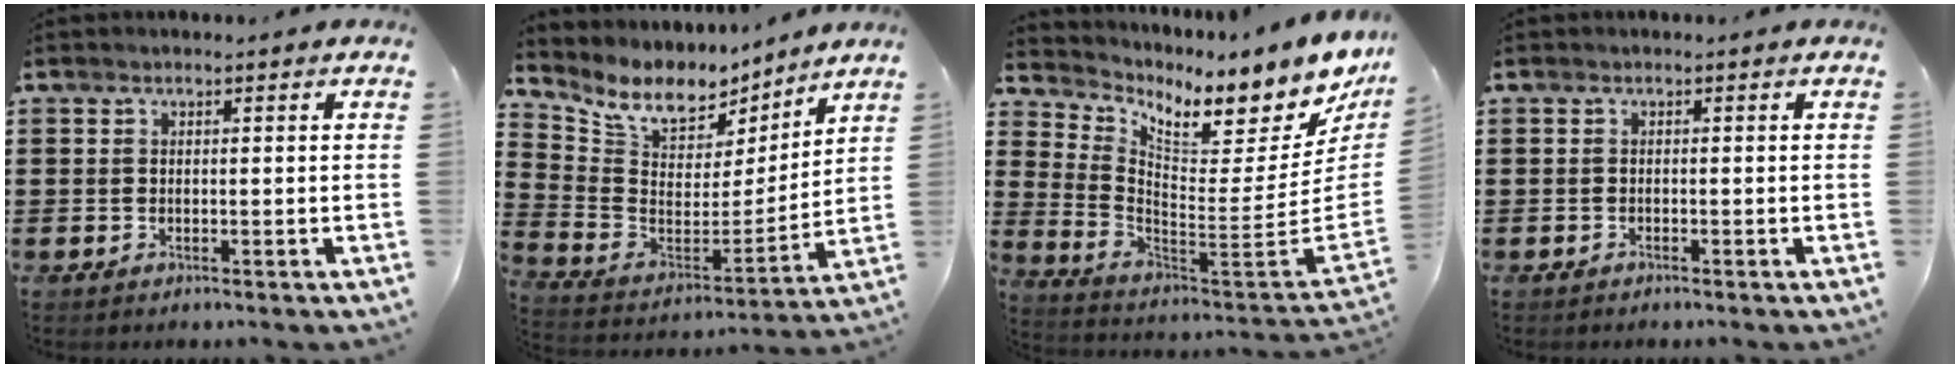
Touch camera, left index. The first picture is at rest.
{"total": 8.9, "force": [7.1, 4.4, 3.0], "torque": [-0.095, -0.043, 0.127]}
{"total": 6.4, "force": [5.1, 1.7, 3.5], "torque": [-0.075, -0.069, 0.078]}
{"total": 0.5, "force": [-0.5, 0.0, 0.0], "torque": [-0.003, -0.002, -0.012]}